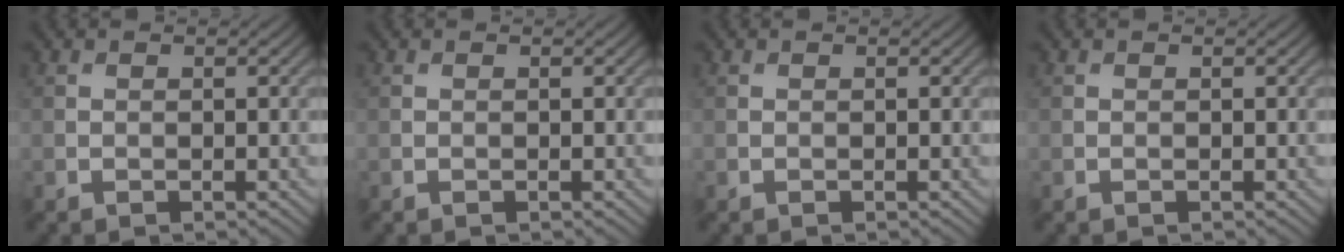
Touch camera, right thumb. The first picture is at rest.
{"total": 0.0}
{"total": 0.0}
{"total": 0.0}